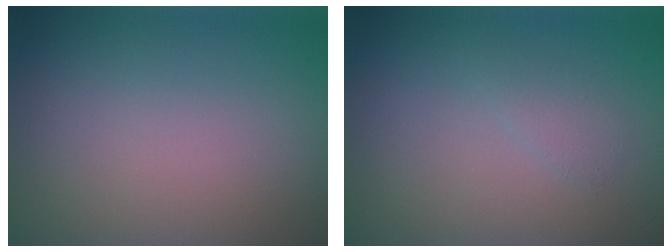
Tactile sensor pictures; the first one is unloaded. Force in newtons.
{"total": 0.9, "press": 0.9, "slide": 0.1}